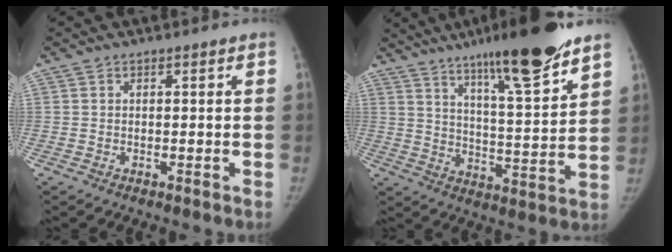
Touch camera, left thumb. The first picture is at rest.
{"total": 18.0, "force": [12.6, 2.0, 12.8], "torque": [-0.177, -0.071, 0.200]}